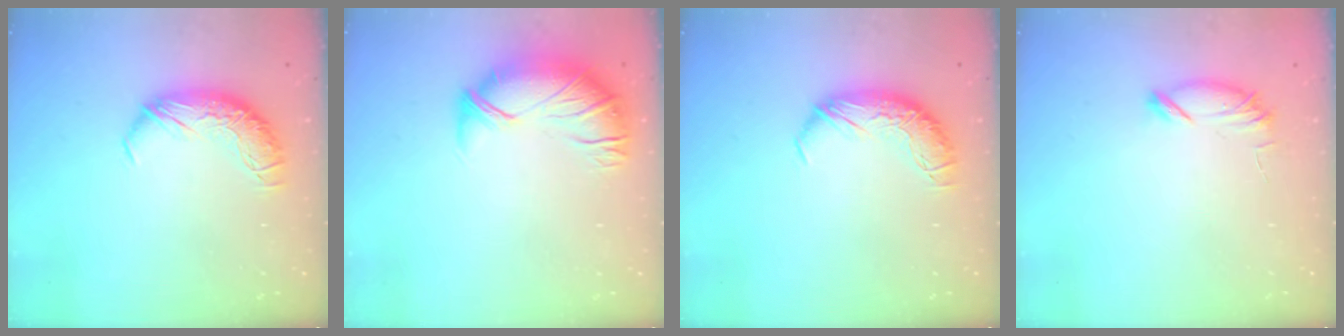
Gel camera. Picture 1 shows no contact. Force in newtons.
{"total": 2.6, "press": 1.1, "slide": 2.3}
{"total": 0.0}
{"total": 7.0, "press": 7.0, "slide": 0.5}